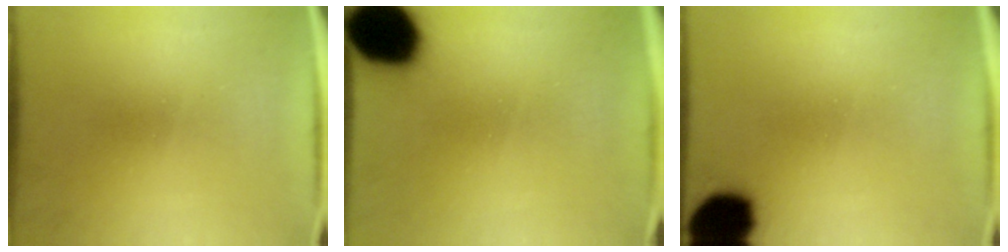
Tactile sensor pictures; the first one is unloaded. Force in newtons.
{"total": 18.7}
{"total": 15.6}